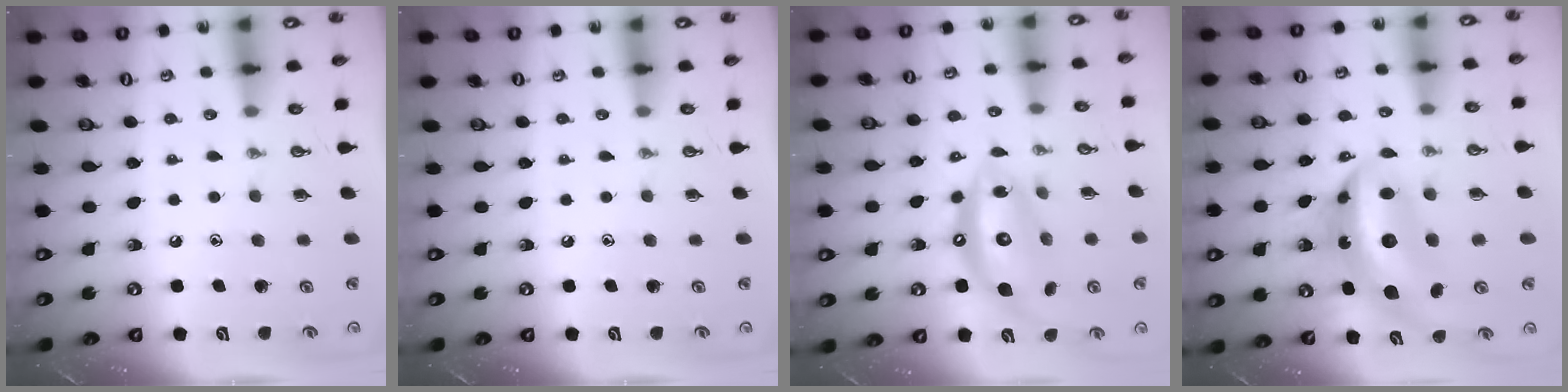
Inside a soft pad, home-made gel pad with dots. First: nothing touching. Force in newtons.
{"total": 0.0}
{"total": 15.1, "press": 15.0, "slide": 1.5}
{"total": 13.4, "press": 13.3, "slide": 1.3}